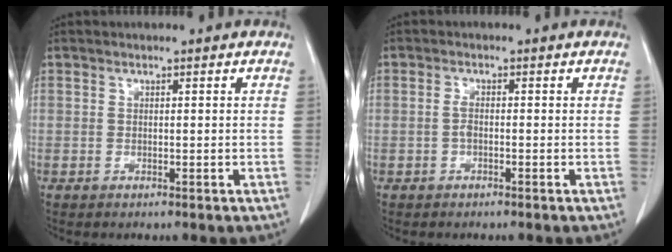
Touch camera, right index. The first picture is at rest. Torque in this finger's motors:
{"motor_torque": [0.24, -0.18, 0.07, 0.01]}